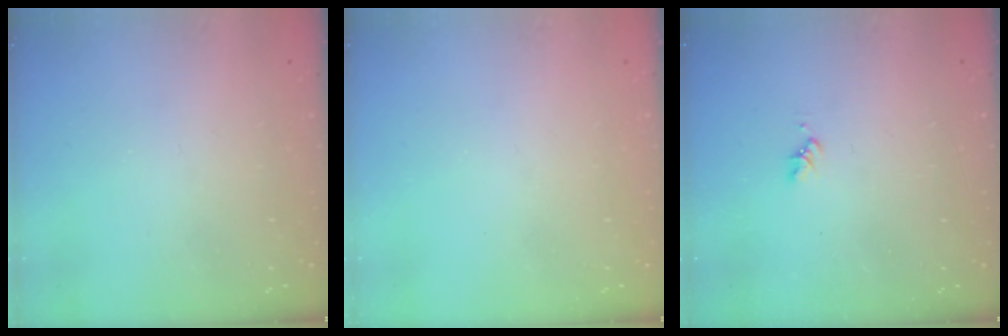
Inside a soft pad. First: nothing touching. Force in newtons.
{"total": 0.0}
{"total": 1.6, "press": 1.6, "slide": 0.3}